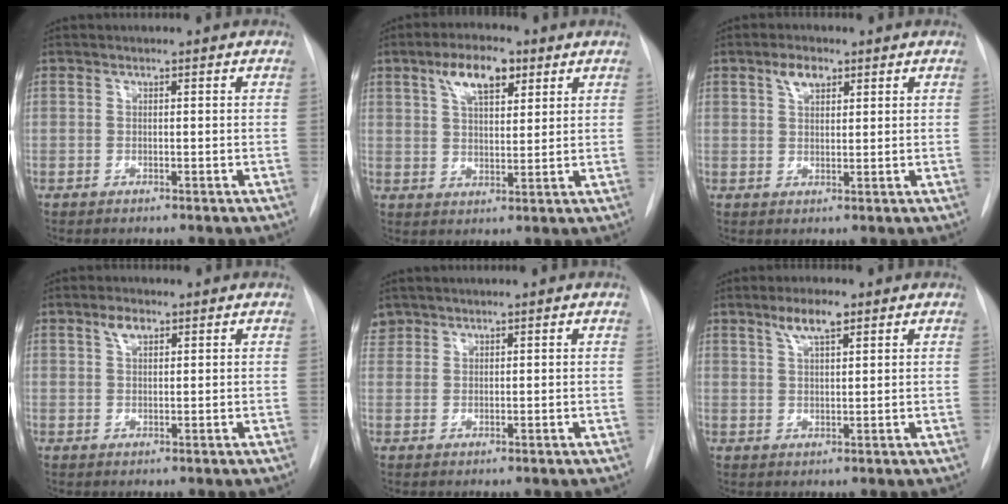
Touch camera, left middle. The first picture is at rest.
{"total": 7.8, "force": [4.3, 3.1, 5.8], "torque": [-0.105, 0.015, 0.074]}
{"total": 3.4, "force": [2.0, 1.7, 2.2], "torque": [-0.041, 0.009, 0.037]}
{"total": 2.5, "force": [1.5, 1.1, 1.6], "torque": [-0.032, 0.007, 0.029]}
{"total": 2.3, "force": [1.9, 1.4, -0.2], "torque": [0.008, 0.011, 0.035]}
{"total": 4.5, "force": [2.9, 1.0, 3.3], "torque": [-0.064, 0.007, 0.052]}